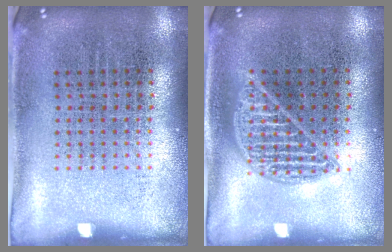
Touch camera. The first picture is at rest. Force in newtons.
{"total": 1.1, "press": 1.0, "slide": 0.2}